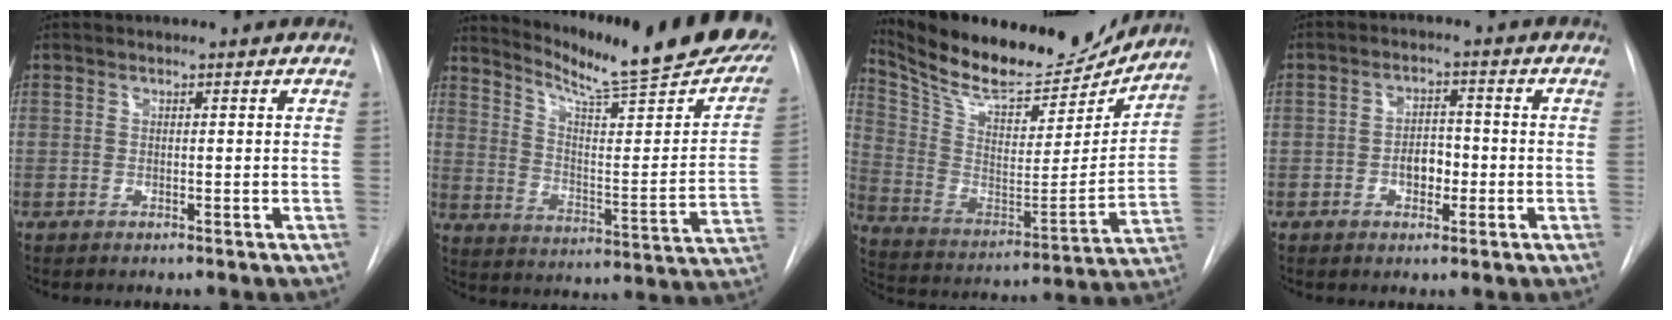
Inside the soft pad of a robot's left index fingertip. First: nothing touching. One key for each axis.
{"total": 26.1, "fx": 22.0, "fy": 2.6, "fz": 13.9, "tx": -0.206, "ty": -0.085, "tz": 0.284}
{"total": 21.7, "fx": 19.6, "fy": 5.1, "fz": 7.8, "tx": -0.146, "ty": -0.026, "tz": 0.311}
{"total": 4.0, "fx": -1.7, "fy": 2.3, "fz": 2.7, "tx": -0.040, "ty": 0.004, "tz": -0.026}